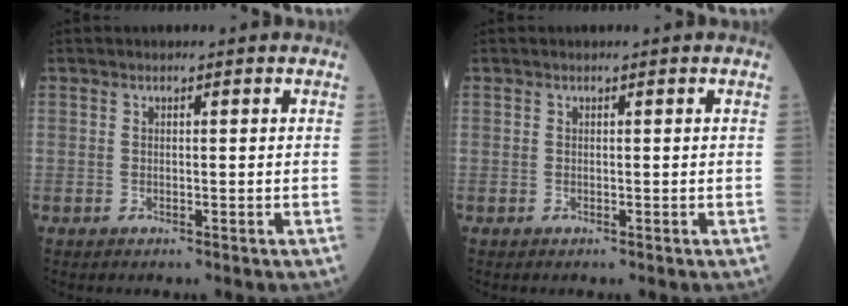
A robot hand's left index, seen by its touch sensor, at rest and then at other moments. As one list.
[{"total": 0.0}]